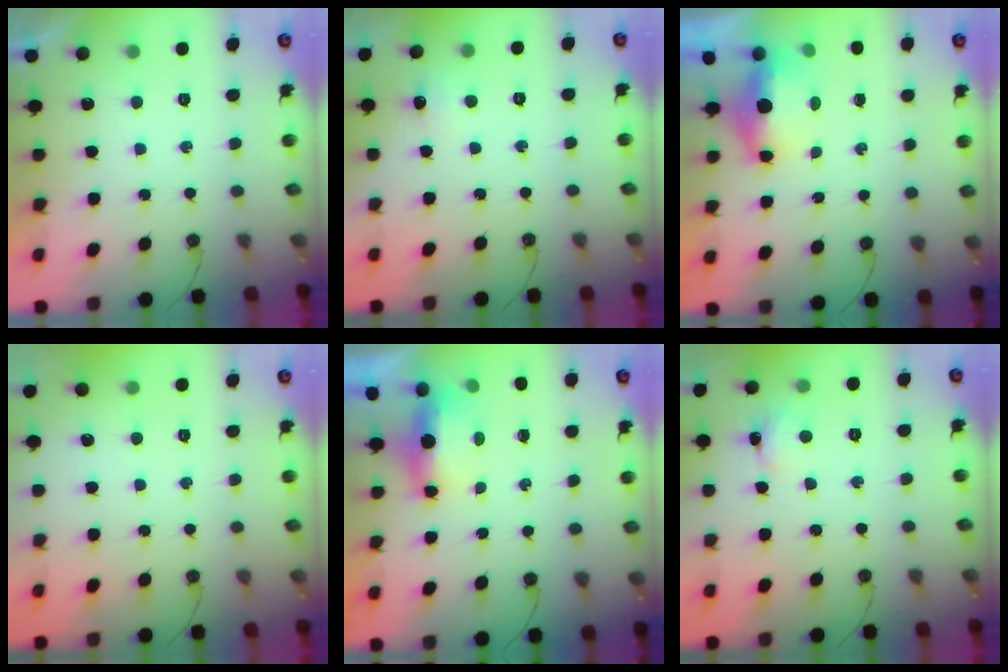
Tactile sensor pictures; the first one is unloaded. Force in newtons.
{"total": 5.0, "press": 4.9, "slide": 1.1}
{"total": 5.7, "press": 5.7, "slide": 0.8}
{"total": 0.0}
{"total": 14.2, "press": 7.1, "slide": 12.4}
{"total": 3.5, "press": 3.4, "slide": 0.7}